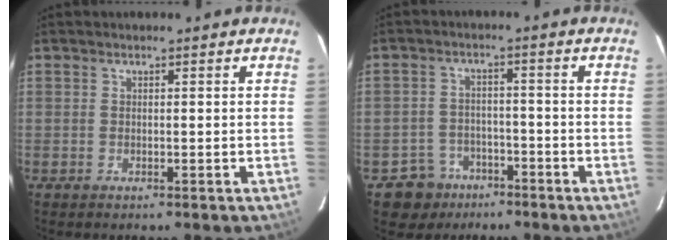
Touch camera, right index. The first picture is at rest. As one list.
[{"total": 5.6, "force": [-3.4, 4.4, 0.0], "torque": [0.004, 0.011, -0.049]}]